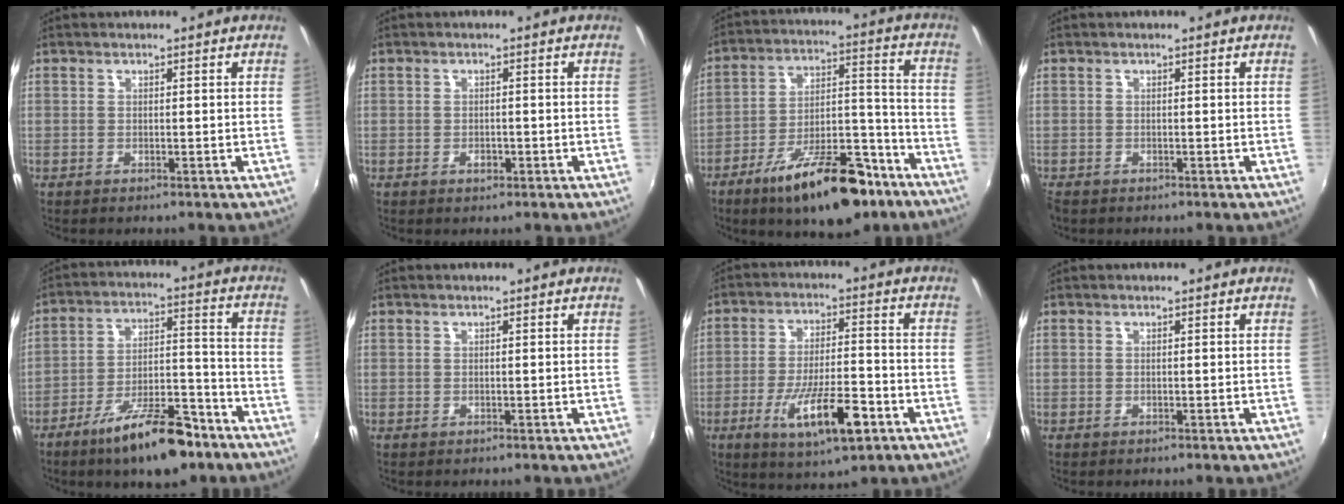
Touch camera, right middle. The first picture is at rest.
{"total": 1.5, "force": [-0.7, 1.0, 0.8], "torque": [-0.013, 0.000, -0.011]}
{"total": 19.4, "force": [-12.9, 6.9, 12.7], "torque": [-0.210, -0.002, -0.196]}
{"total": 1.4, "force": [-1.2, 0.6, 0.4], "torque": [-0.013, -0.007, -0.023]}
{"total": 14.8, "force": [-10.4, 4.5, 9.6], "torque": [-0.168, 0.000, -0.161]}
{"total": 0.0}
{"total": 12.8, "force": [-5.9, 3.5, 10.9], "torque": [-0.207, -0.018, -0.094]}
{"total": 0.0}